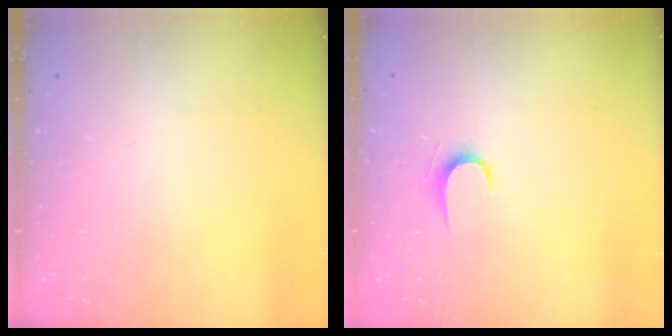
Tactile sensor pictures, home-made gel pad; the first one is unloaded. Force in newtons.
{"total": 6.0, "press": 6.0, "slide": 0.7}